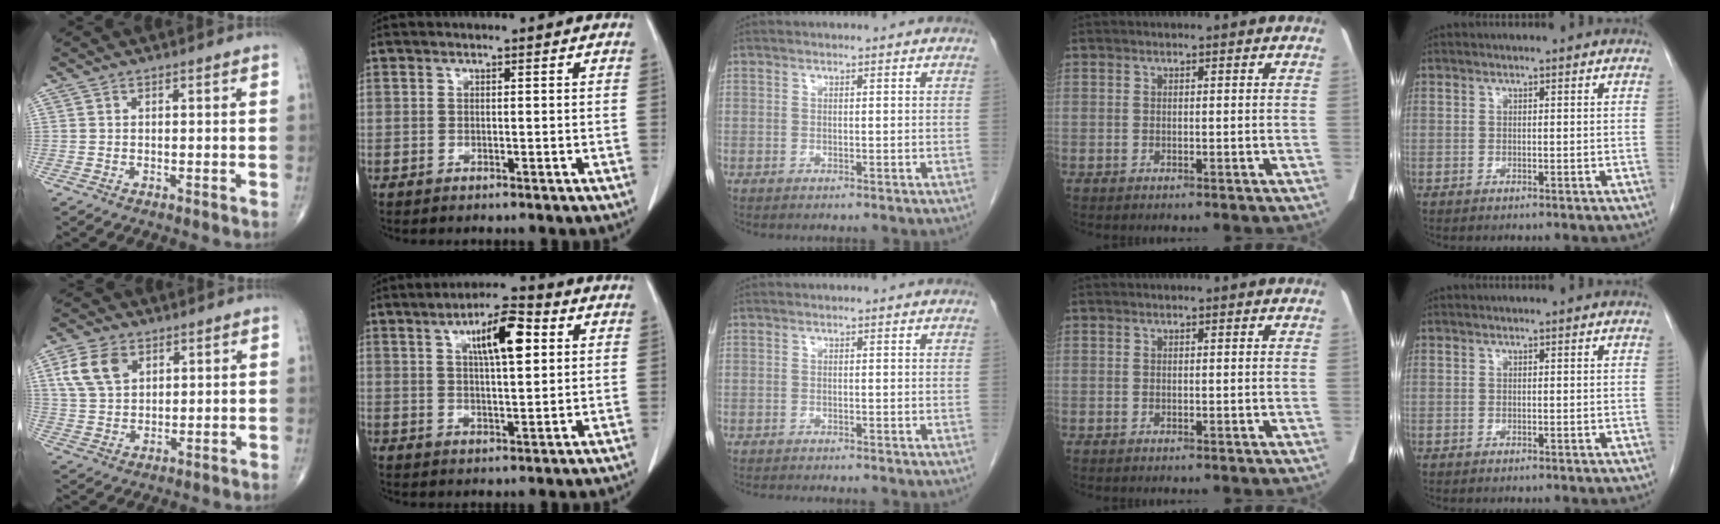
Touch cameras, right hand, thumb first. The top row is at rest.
{"thumb": {"total": 8.3, "force": [3.5, 5.6, 5.1], "torque": [-0.090, -0.006, 0.070]}, "index": {"total": 8.7, "force": [3.0, 1.9, 7.9], "torque": [-0.135, 0.012, 0.049]}, "middle": {"total": 3.5, "force": [-3.2, 0.2, 1.4], "torque": [-0.021, -0.008, -0.044]}}